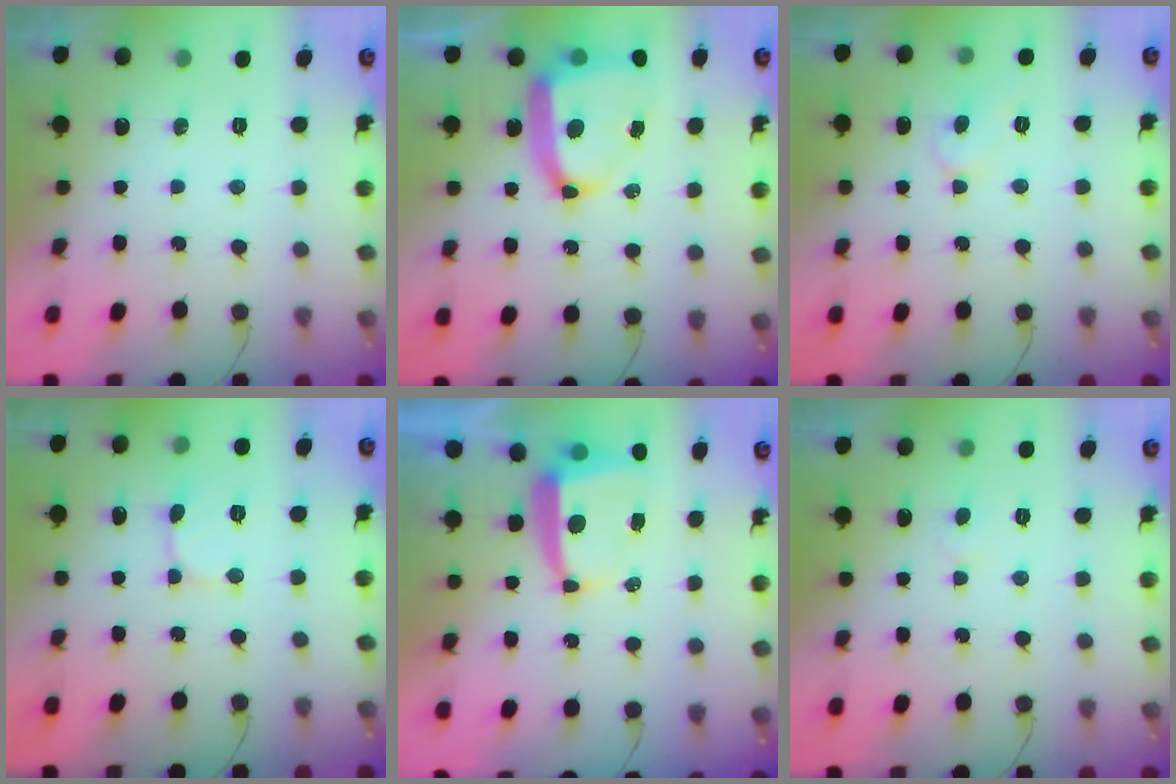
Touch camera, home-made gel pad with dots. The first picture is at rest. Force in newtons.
{"total": 14.6, "press": 14.5, "slide": 1.7}
{"total": 4.7, "press": 4.7, "slide": 0.5}
{"total": 2.4, "press": 2.4, "slide": 0.2}
{"total": 5.5, "press": 5.5, "slide": 0.9}
{"total": 3.0, "press": 3.0, "slide": 0.3}